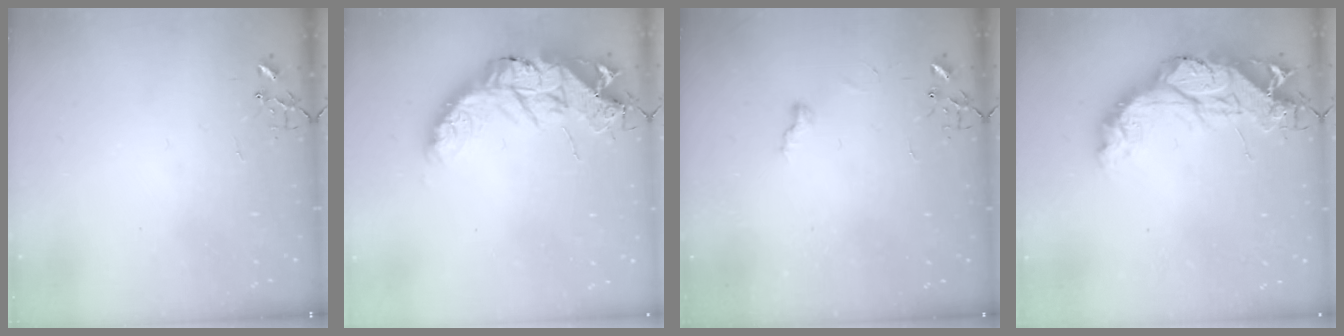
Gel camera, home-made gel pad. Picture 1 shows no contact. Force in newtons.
{"total": 21.4, "press": 21.3, "slide": 1.7}
{"total": 5.9, "press": 5.9, "slide": 0.4}
{"total": 22.4, "press": 22.3, "slide": 2.3}